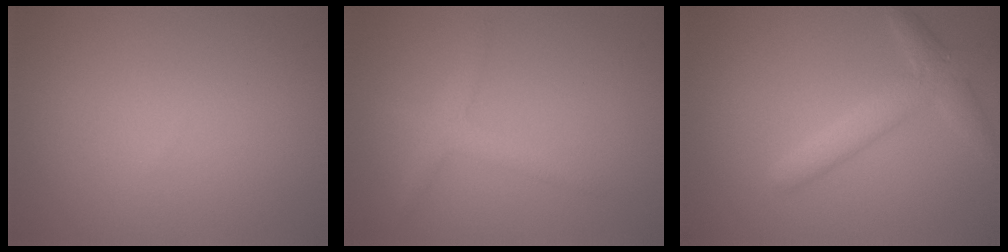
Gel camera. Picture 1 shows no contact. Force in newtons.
{"total": 2.1, "press": 2.1, "slide": 0.2}
{"total": 3.2, "press": 3.2, "slide": 0.0}